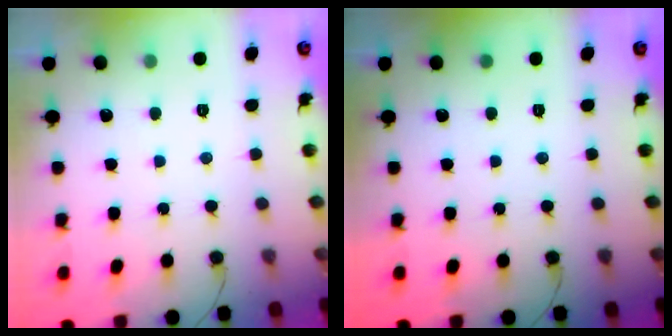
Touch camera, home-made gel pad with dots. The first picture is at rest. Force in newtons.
{"total": 0.0}